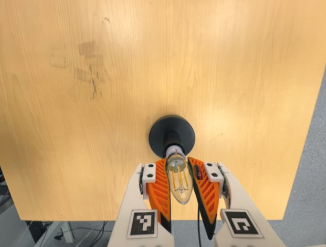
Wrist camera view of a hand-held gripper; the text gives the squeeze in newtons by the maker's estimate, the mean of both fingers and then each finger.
{"total": 17.3, "left": 16.5, "right": 18.1}